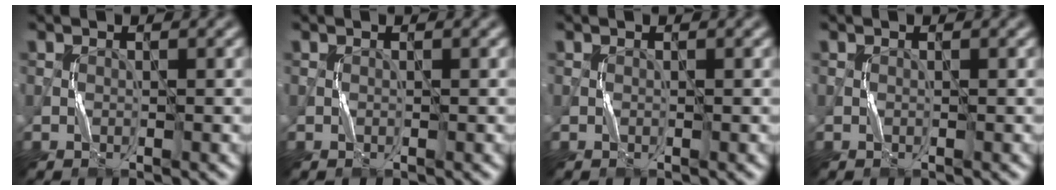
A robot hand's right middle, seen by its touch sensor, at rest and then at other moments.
{"total": 0.0}
{"total": 0.0}
{"total": 0.0}